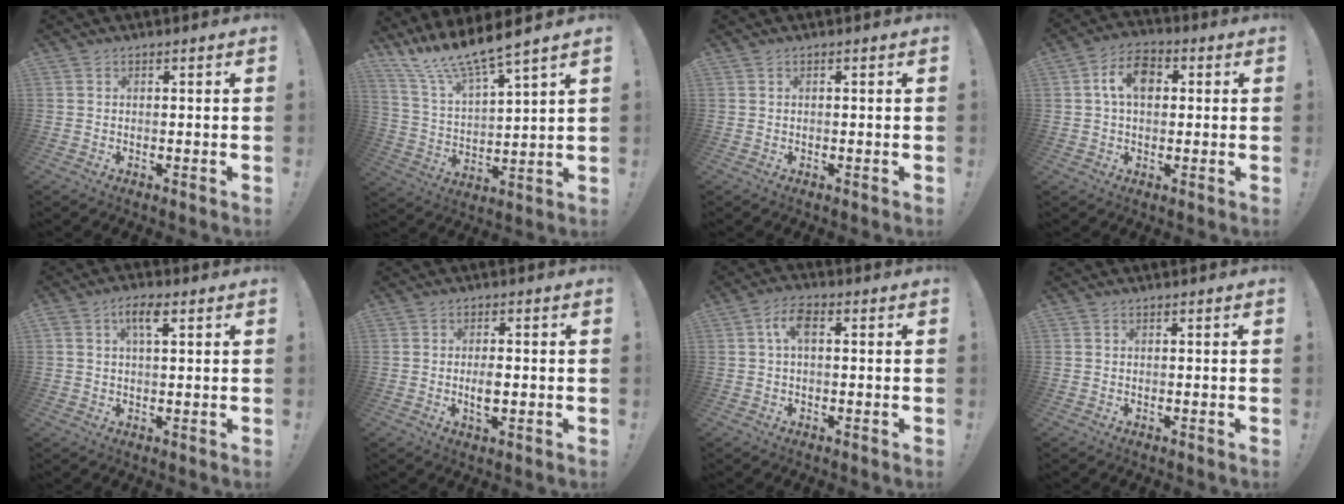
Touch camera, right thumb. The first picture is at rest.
{"total": 11.8, "force": [10.8, 0.1, 4.8], "torque": [-0.114, -0.092, 0.189]}
{"total": 0.0}
{"total": 9.8, "force": [2.0, 6.4, 7.2], "torque": [-0.110, 0.013, 0.036]}
{"total": 5.4, "force": [2.2, 2.1, 4.5], "torque": [-0.068, -0.002, 0.034]}
{"total": 4.2, "force": [-0.6, 1.6, 3.8], "torque": [-0.063, -0.008, -0.016]}
{"total": 5.5, "force": [0.9, 2.5, 4.8], "torque": [-0.086, 0.013, 0.015]}
{"total": 0.0}